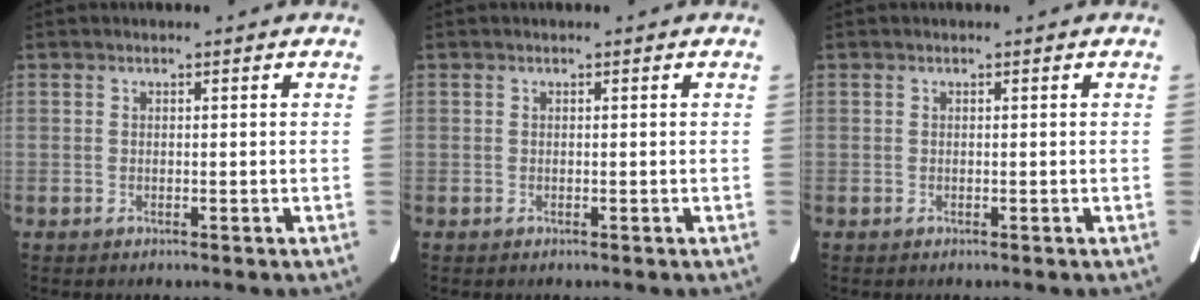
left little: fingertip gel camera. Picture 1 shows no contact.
{"total": 0.0}
{"total": 0.0}